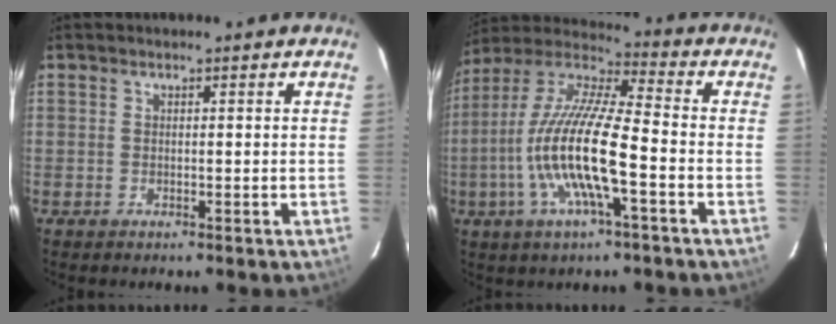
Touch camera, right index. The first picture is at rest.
{"total": 16.8, "force": [-4.5, 3.0, 15.9], "torque": [-0.314, -0.006, -0.094]}